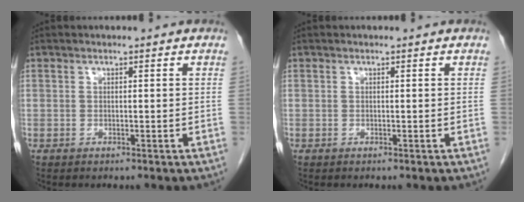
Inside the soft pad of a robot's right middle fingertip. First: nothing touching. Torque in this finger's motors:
{"motor_torque": [1.02, -0.84, 0.04, 0.01]}